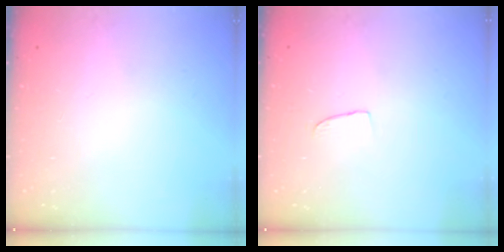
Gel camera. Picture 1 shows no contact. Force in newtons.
{"total": 2.5, "press": 2.5, "slide": 0.1}